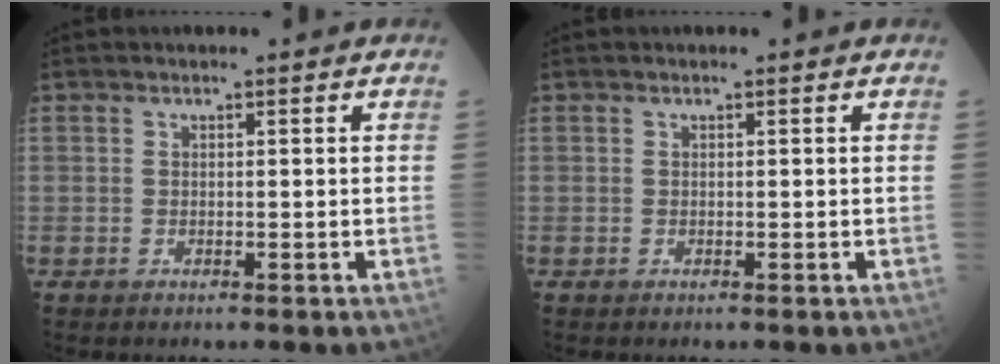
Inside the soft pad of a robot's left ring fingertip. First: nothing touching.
{"total": 0.0}